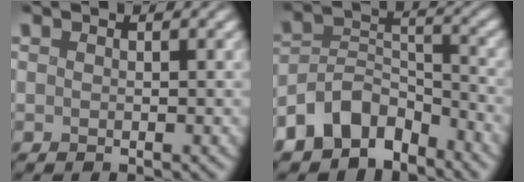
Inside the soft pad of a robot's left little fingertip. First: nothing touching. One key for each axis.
{"total": 7.4, "fx": -5.7, "fy": 3.9, "fz": 2.6, "tx": -0.032, "ty": -0.001, "tz": -0.116}